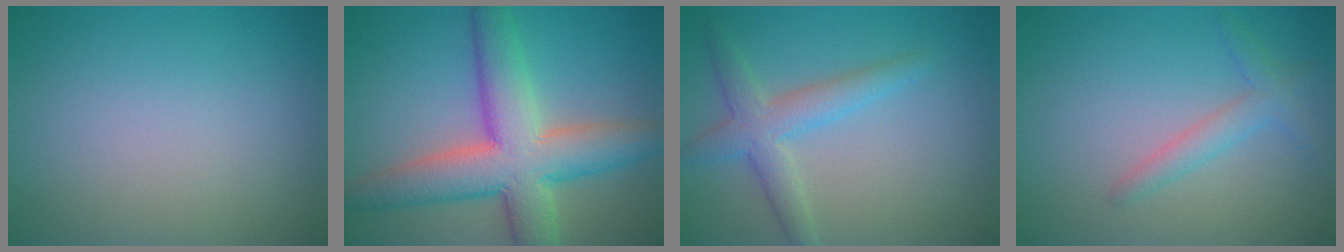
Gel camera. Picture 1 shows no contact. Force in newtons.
{"total": 9.2, "press": 9.1, "slide": 0.5}
{"total": 3.5, "press": 3.5, "slide": 0.1}
{"total": 2.2, "press": 2.2, "slide": 0.1}